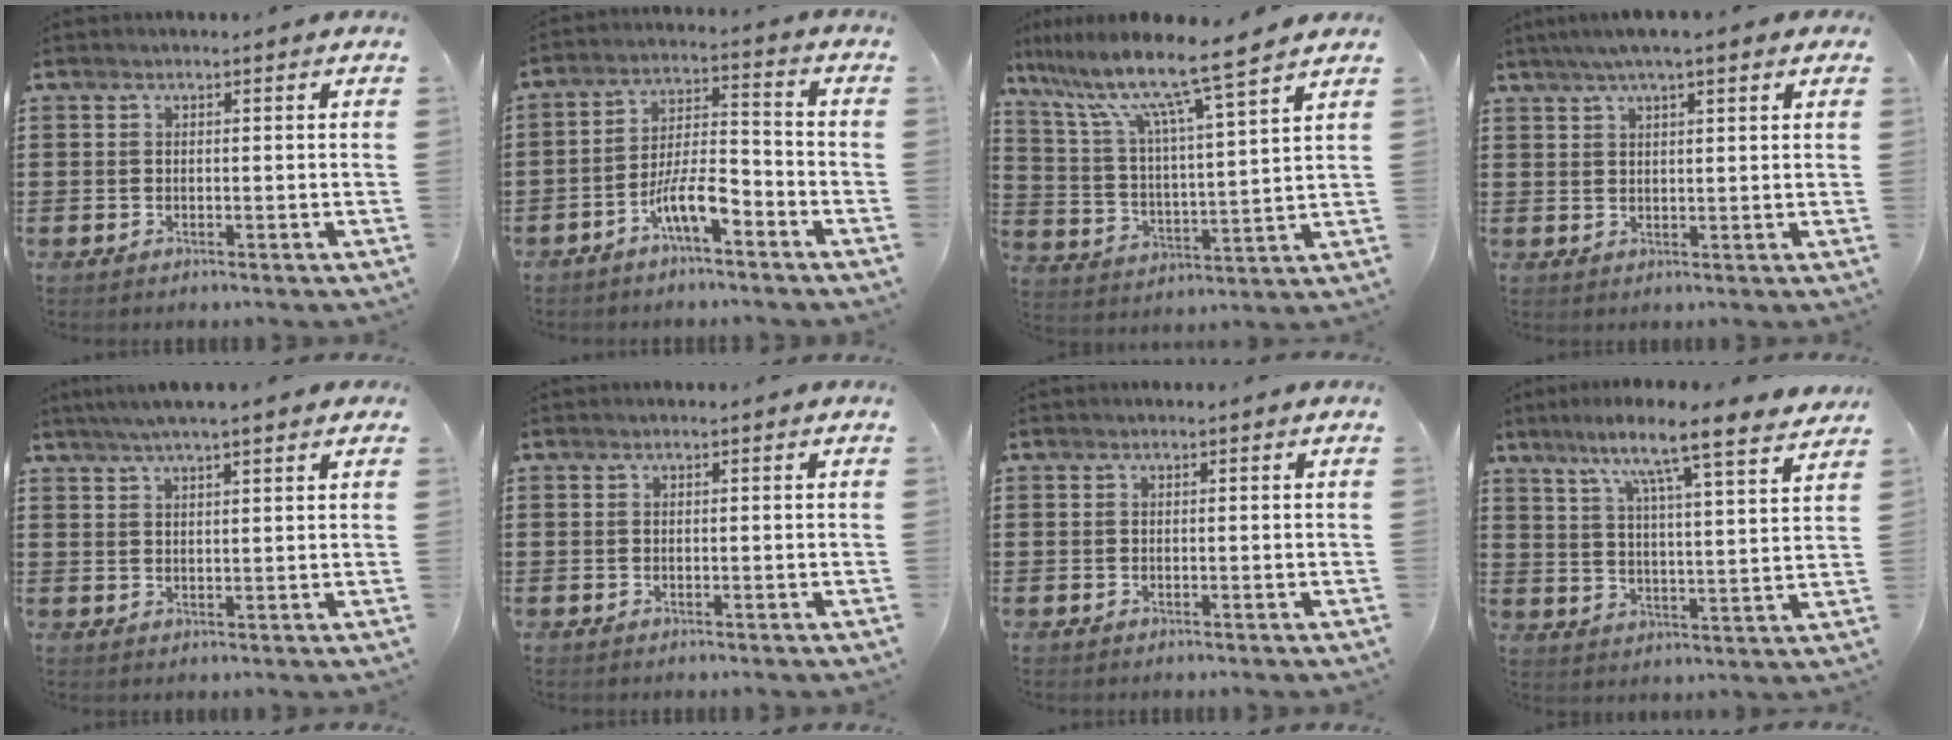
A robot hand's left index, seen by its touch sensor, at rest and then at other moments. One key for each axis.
{"total": 7.8, "fx": -4.9, "fy": 2.2, "fz": 5.7, "tx": -0.121, "ty": 0.004, "tz": -0.094}
{"total": 9.9, "fx": 7.9, "fy": -0.4, "fz": 5.9, "tx": -0.146, "ty": -0.051, "tz": 0.124}
{"total": 4.3, "fx": 2.8, "fy": 0.4, "fz": 3.2, "tx": -0.066, "ty": 0.004, "tz": 0.050}
{"total": 3.9, "fx": 3.0, "fy": 0.2, "fz": 2.5, "tx": -0.053, "ty": 0.002, "tz": 0.054}
{"total": 0.0}
{"total": 0.0}
{"total": 8.6, "fx": 7.1, "fy": -0.5, "fz": 4.8, "tx": -0.105, "ty": -0.051, "tz": 0.109}